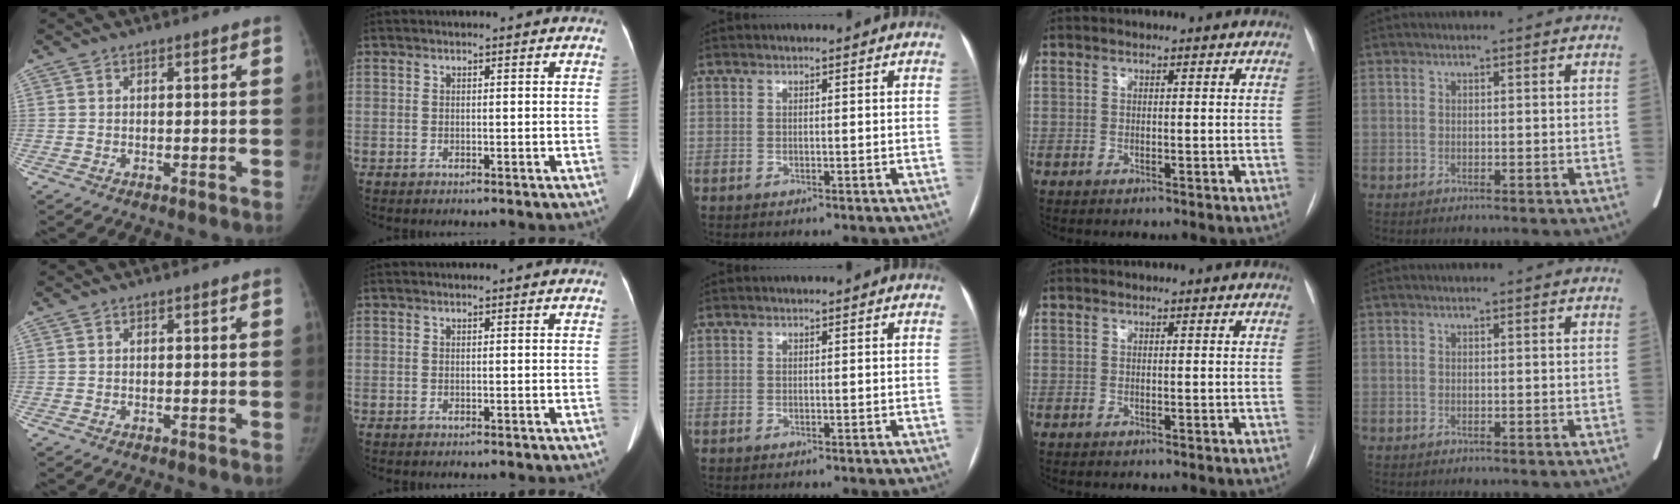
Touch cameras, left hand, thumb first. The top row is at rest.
{}